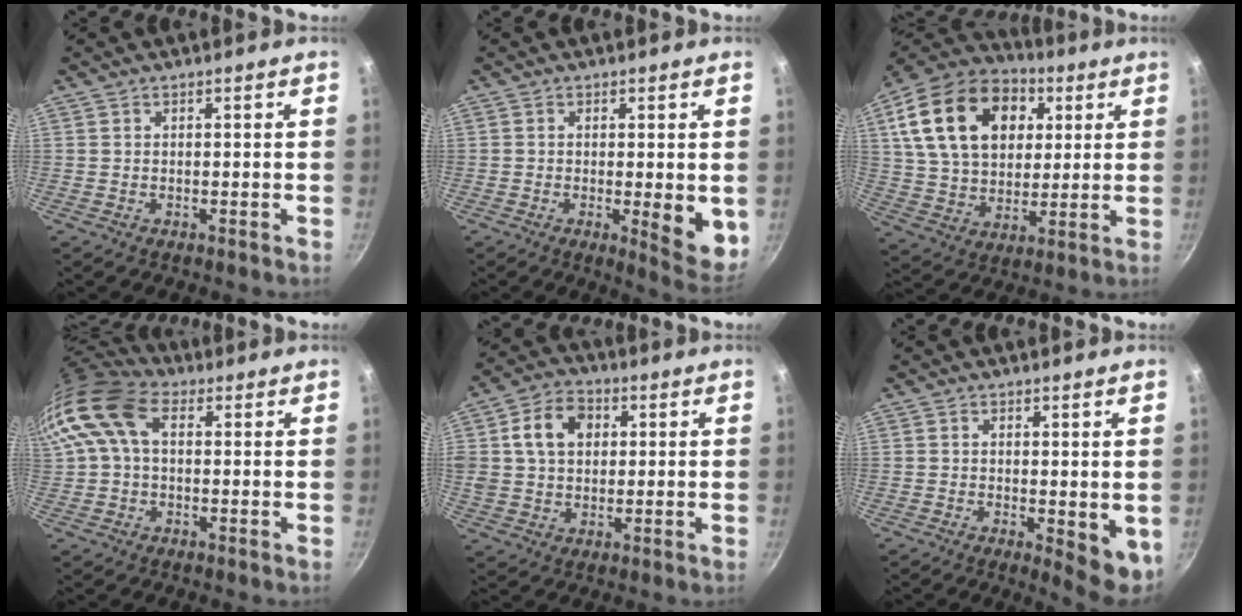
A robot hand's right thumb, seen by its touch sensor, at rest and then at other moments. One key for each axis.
{"total": 8.1, "fx": -0.8, "fy": 2.2, "fz": 7.7, "tx": -0.088, "ty": -0.015, "tz": -0.007}
{"total": 24.3, "fx": 7.4, "fy": 16.8, "fz": 15.9, "tx": -0.261, "ty": 0.003, "tz": 0.126}
{"total": 12.7, "fx": 3.2, "fy": 8.0, "fz": 9.3, "tx": -0.176, "ty": 0.025, "tz": 0.045}
{"total": 10.8, "fx": 2.7, "fy": 8.2, "fz": 6.5, "tx": -0.097, "ty": 0.011, "tz": 0.036}
{"total": 6.5, "fx": -0.5, "fy": 2.5, "fz": 6.0, "tx": -0.067, "ty": -0.007, "tz": -0.001}